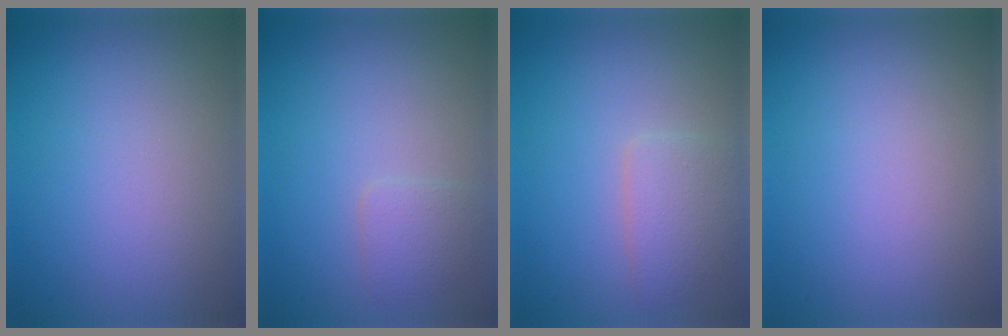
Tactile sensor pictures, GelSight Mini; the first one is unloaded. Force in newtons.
{"total": 1.6, "press": 1.6, "slide": 0.1}
{"total": 2.8, "press": 2.8, "slide": 0.0}
{"total": 0.0}